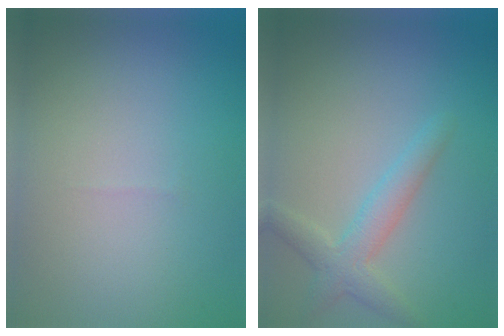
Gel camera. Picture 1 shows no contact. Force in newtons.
{"total": 2.9, "press": 2.9, "slide": 0.1}